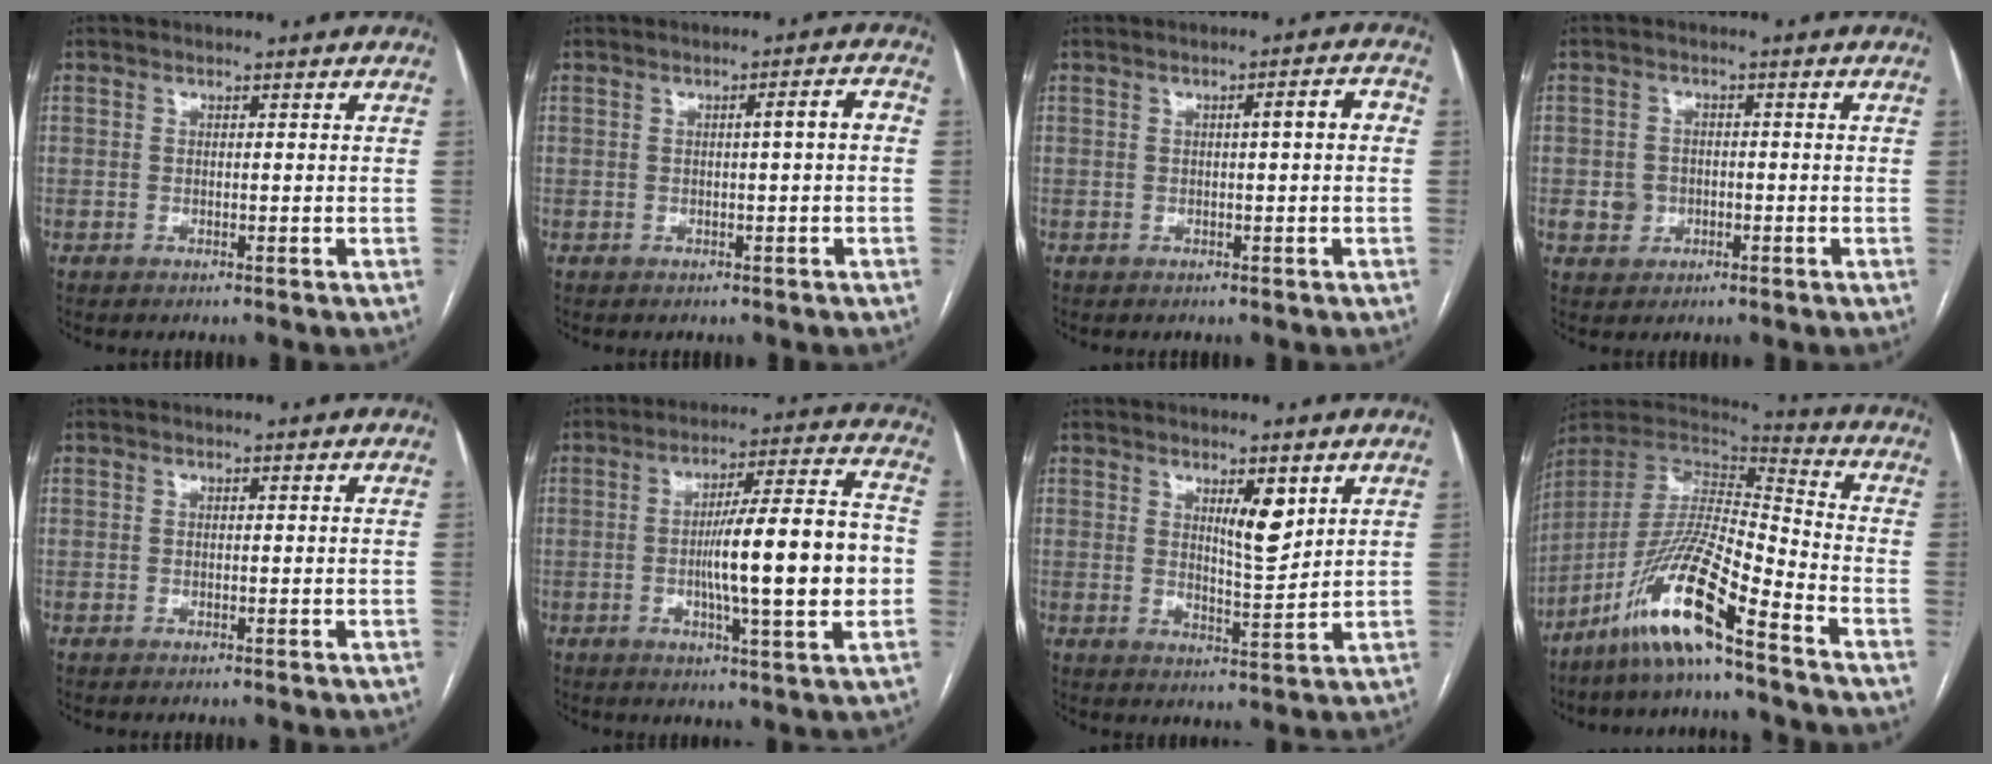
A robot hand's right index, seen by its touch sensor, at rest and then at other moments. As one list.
[{"total": 2.8, "force": [0.0, 0.1, 2.8], "torque": [-0.039, 0.006, 0.001]}, {"total": 3.1, "force": [0.2, 0.4, 3.1], "torque": [-0.044, 0.010, 0.002]}, {"total": 3.4, "force": [-0.7, 3.1, 1.1], "torque": [-0.010, 0.007, -0.004]}, {"total": 0.0}, {"total": 16.2, "force": [-1.7, 1.1, 16.1], "torque": [-0.248, 0.010, -0.028]}, {"total": 5.6, "force": [2.7, 1.2, 4.7], "torque": [-0.082, -0.010, 0.049]}, {"total": 15.5, "force": [-10.4, 0.5, 11.5], "torque": [-0.229, -0.011, -0.196]}]